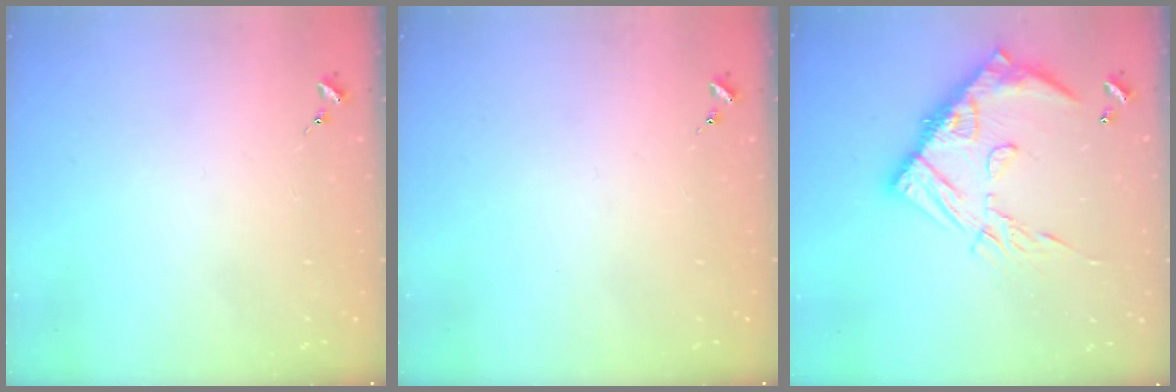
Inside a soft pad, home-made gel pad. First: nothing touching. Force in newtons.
{"total": 0.0}
{"total": 18.4, "press": 18.3, "slide": 1.5}